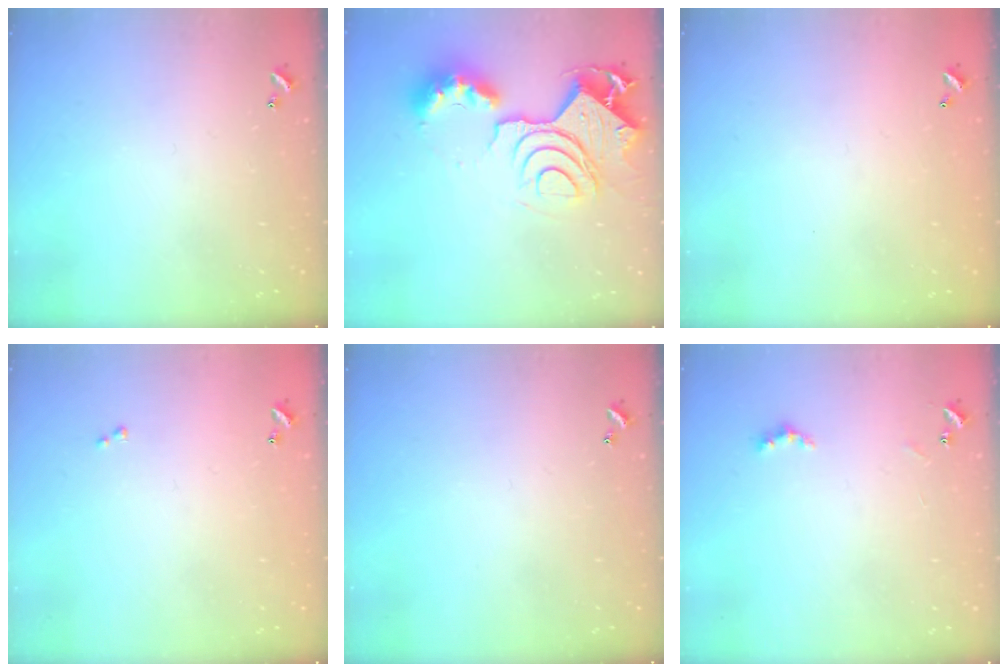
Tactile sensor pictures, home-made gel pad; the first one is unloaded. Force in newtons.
{"total": 16.2, "press": 16.1, "slide": 1.9}
{"total": 2.7, "press": 2.7, "slide": 0.1}
{"total": 0.5, "press": 0.3, "slide": 0.4}
{"total": 0.0}
{"total": 2.6, "press": 2.5, "slide": 0.6}